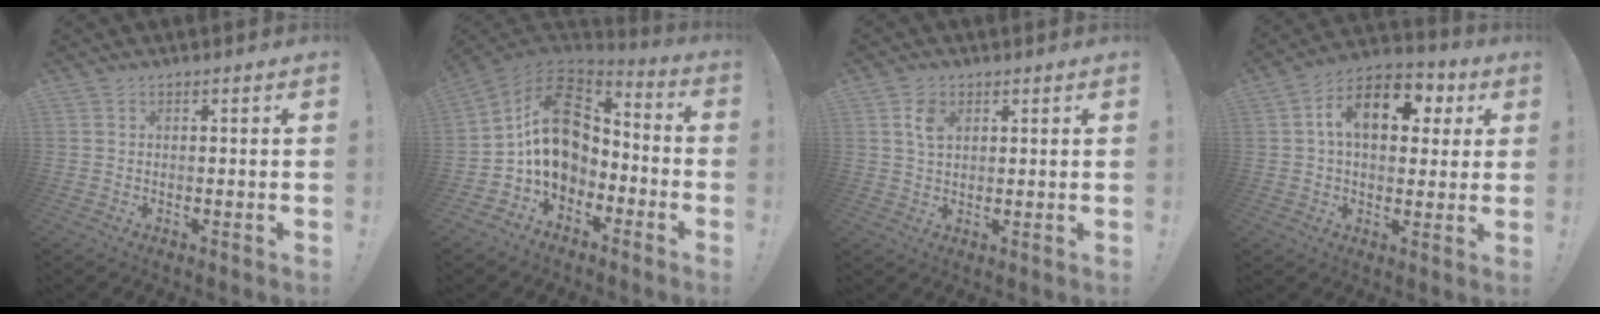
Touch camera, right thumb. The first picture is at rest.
{"total": 16.6, "force": [2.2, 12.4, 10.8], "torque": [-0.175, 0.007, 0.046]}
{"total": 4.5, "force": [1.9, 2.9, 2.9], "torque": [-0.046, -0.001, 0.033]}
{"total": 14.7, "force": [4.1, 9.0, 11.0], "torque": [-0.172, 0.007, 0.072]}